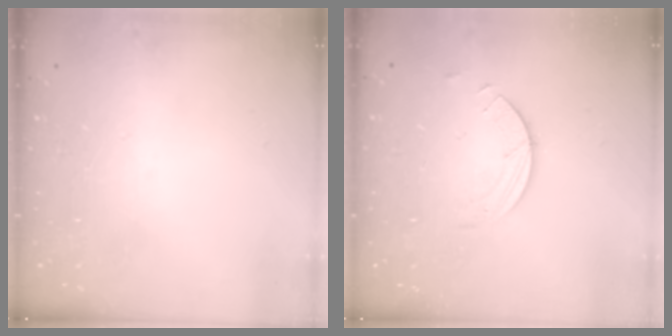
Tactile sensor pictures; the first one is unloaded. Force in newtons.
{"total": 1.5, "press": 1.5, "slide": 0.1}